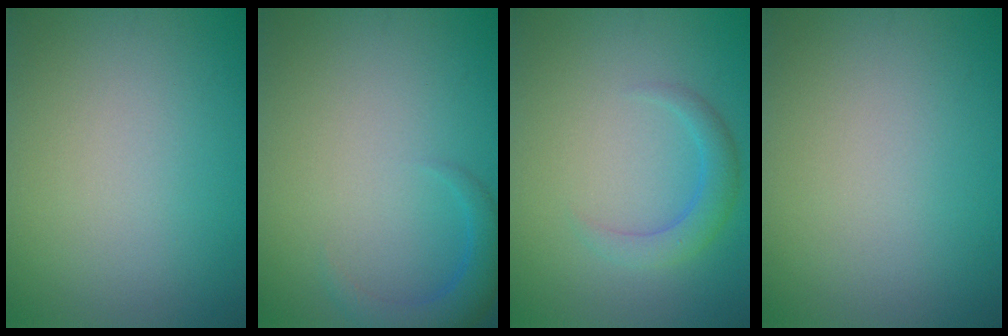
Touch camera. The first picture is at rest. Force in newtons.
{"total": 2.5, "press": 2.5, "slide": 0.3}
{"total": 2.4, "press": 2.4, "slide": 0.2}
{"total": 0.0}